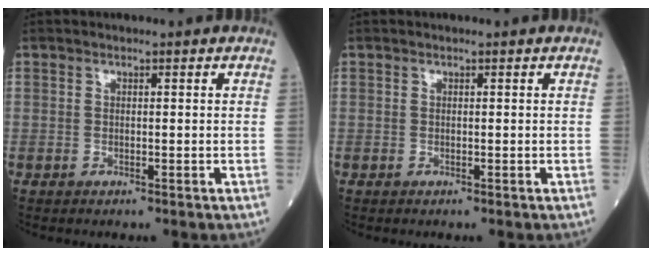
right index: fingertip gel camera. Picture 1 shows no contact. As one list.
[{"total": 0.0}]